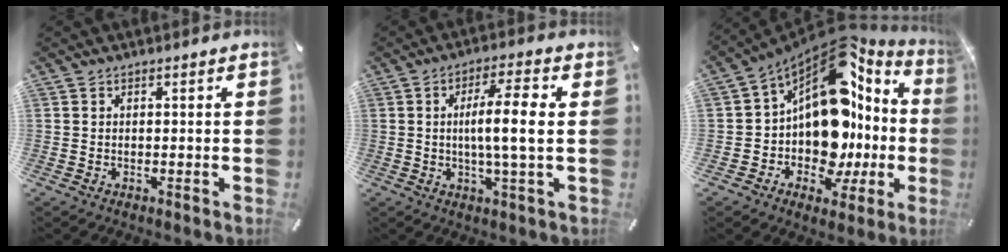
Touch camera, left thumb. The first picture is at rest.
{"total": 10.0, "force": [0.7, 1.2, 9.9], "torque": [-0.171, 0.004, 0.005]}
{"total": 19.1, "force": [3.4, 12.6, 14.0], "torque": [-0.241, -0.058, 0.060]}